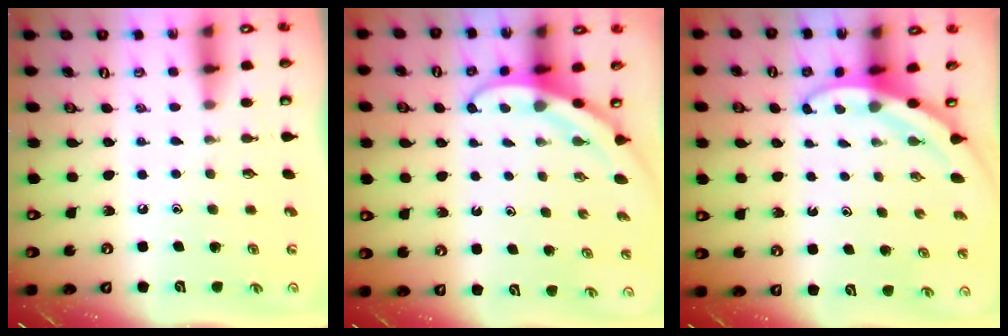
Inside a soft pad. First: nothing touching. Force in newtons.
{"total": 3.6, "press": 3.6, "slide": 0.4}
{"total": 3.4, "press": 3.4, "slide": 0.1}